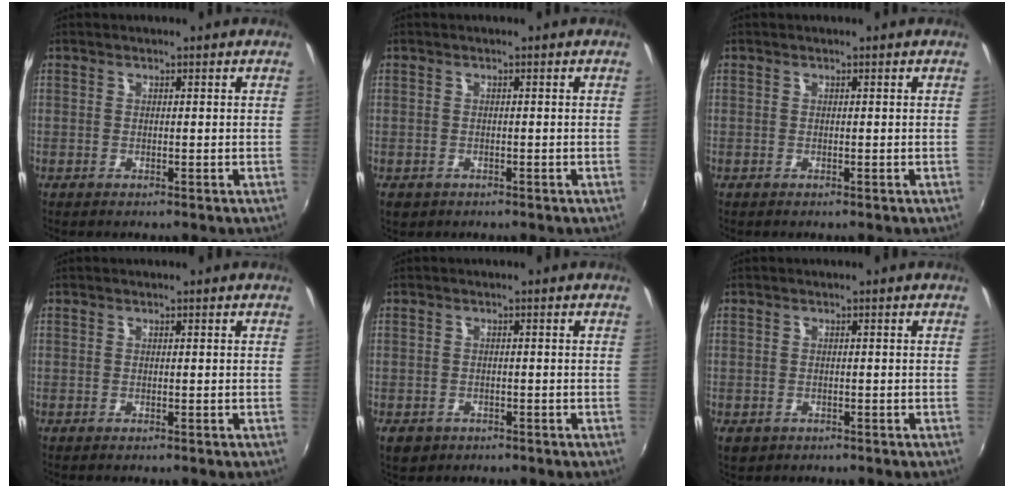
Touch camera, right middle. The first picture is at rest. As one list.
[{"total": 1.8, "force": [-0.8, 1.4, 0.8], "torque": [-0.019, -0.004, -0.011]}, {"total": 0.0}, {"total": 0.0}, {"total": 3.5, "force": [-1.8, 2.6, 1.5], "torque": [-0.034, -0.007, -0.023]}, {"total": 2.3, "force": [-0.9, 1.8, 1.1], "torque": [-0.024, -0.005, -0.011]}]